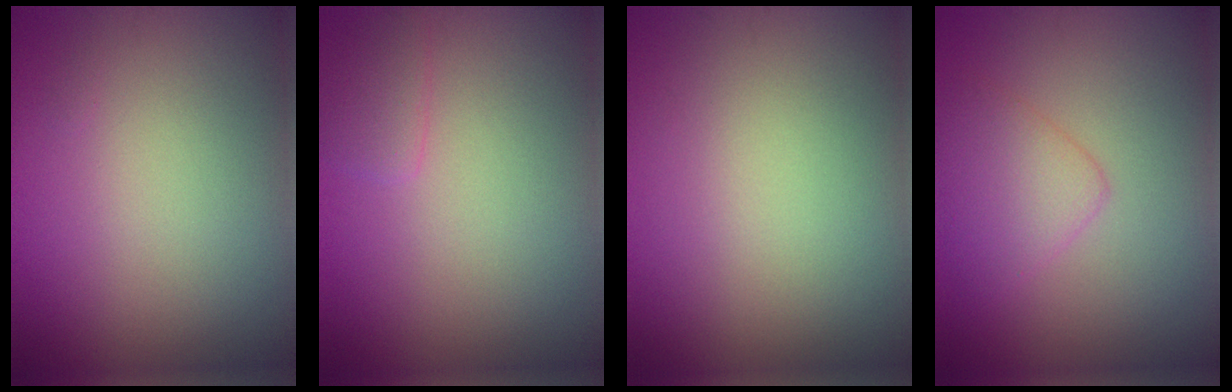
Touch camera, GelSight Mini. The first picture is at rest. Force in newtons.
{"total": 1.4, "press": 1.4, "slide": 0.1}
{"total": 0.0}
{"total": 3.0, "press": 3.0, "slide": 0.0}